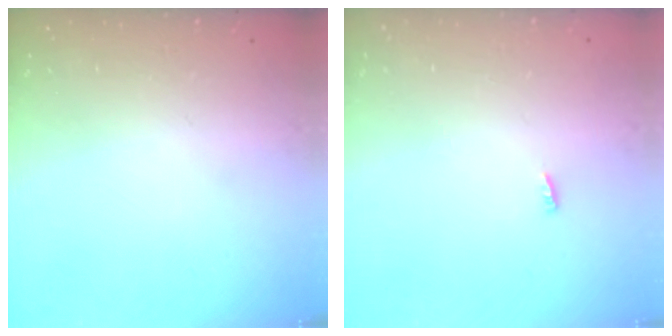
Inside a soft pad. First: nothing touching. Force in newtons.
{"total": 2.3, "press": 2.1, "slide": 0.8}